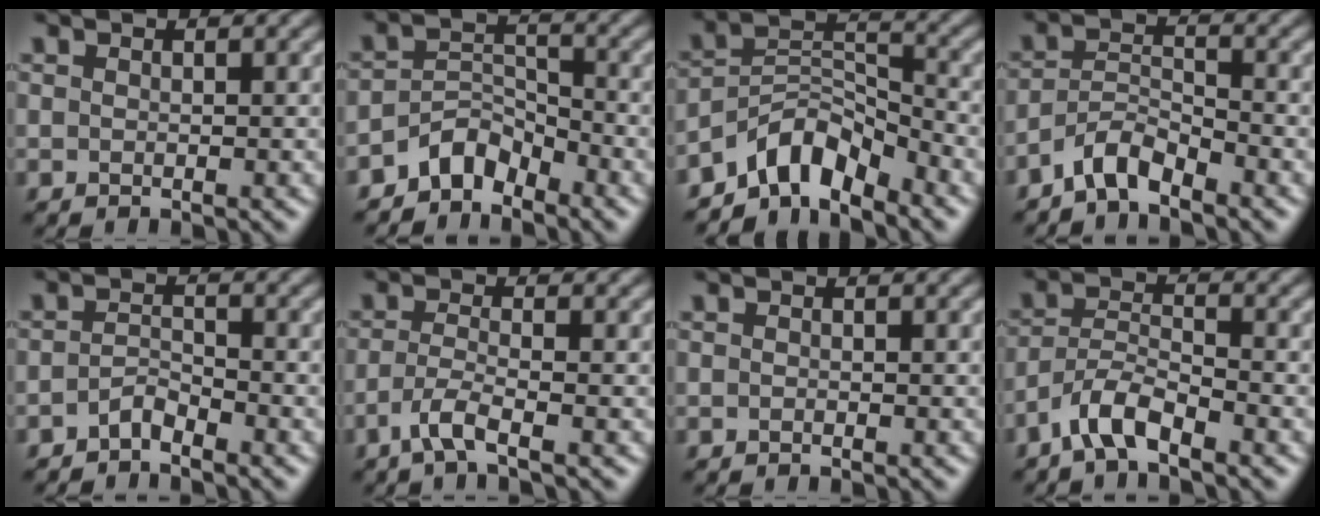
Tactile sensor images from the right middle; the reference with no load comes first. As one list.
[{"total": 3.4, "force": [-2.8, 1.6, 1.1], "torque": [-0.016, 0.013, -0.059]}, {"total": 5.9, "force": [-4.7, 2.4, 2.6], "torque": [-0.028, 0.006, -0.096]}, {"total": 3.2, "force": [-2.7, 0.9, 1.5], "torque": [-0.027, 0.010, -0.059]}, {"total": 1.5, "force": [-1.3, 0.4, 0.7], "torque": [-0.016, 0.007, -0.028]}, {"total": 2.6, "force": [-1.5, 0.4, 2.0], "torque": [-0.043, -0.001, -0.041]}, {"total": 0.0}, {"total": 3.7, "force": [-2.8, 0.9, 2.2], "torque": [-0.044, 0.009, -0.062]}]